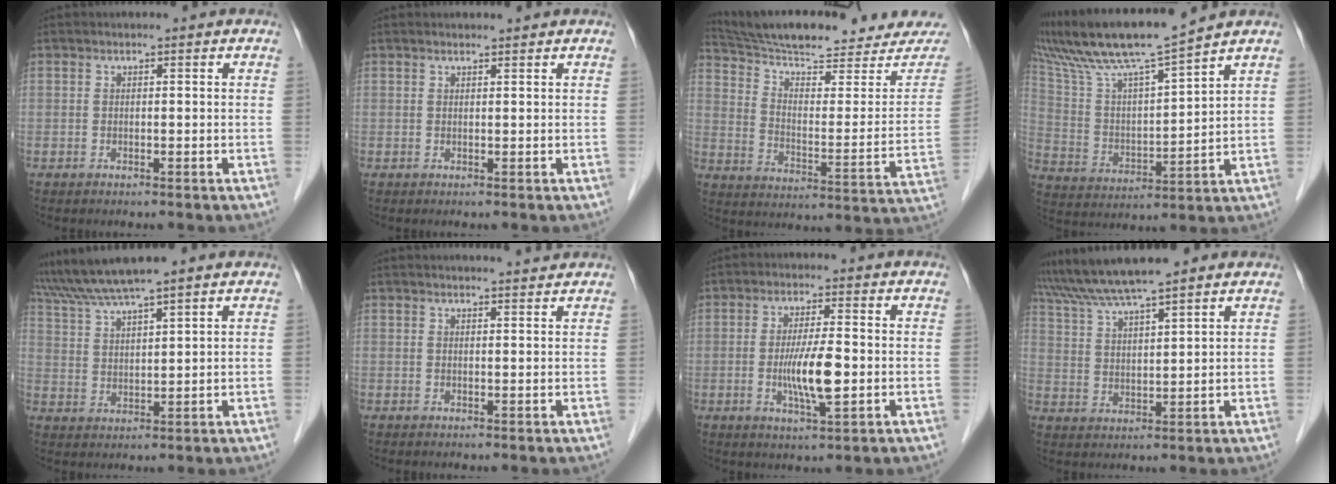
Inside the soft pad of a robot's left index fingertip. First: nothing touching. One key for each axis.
{"total": 1.3, "fx": 1.2, "fy": 0.0, "fz": 0.2, "tx": -0.009, "ty": 0.009, "tz": 0.022}
{"total": 24.7, "fx": 22.8, "fy": 3.9, "fz": 8.8, "tx": -0.133, "ty": -0.046, "tz": 0.310}
{"total": 14.3, "fx": 12.3, "fy": -0.8, "fz": 7.3, "tx": -0.148, "ty": 0.009, "tz": 0.233}
{"total": 9.2, "fx": 8.0, "fy": -0.5, "fz": 4.5, "tx": -0.088, "ty": 0.035, "tz": 0.148}
{"total": 3.7, "fx": 3.6, "fy": -0.2, "fz": 0.8, "tx": -0.015, "ty": 0.007, "tz": 0.042}
{"total": 6.8, "fx": -1.0, "fy": 0.7, "fz": 6.7, "tx": -0.131, "ty": -0.013, "tz": -0.018}
{"total": 11.8, "fx": 10.2, "fy": 0.6, "fz": 5.8, "tx": -0.109, "ty": 0.036, "tz": 0.177}